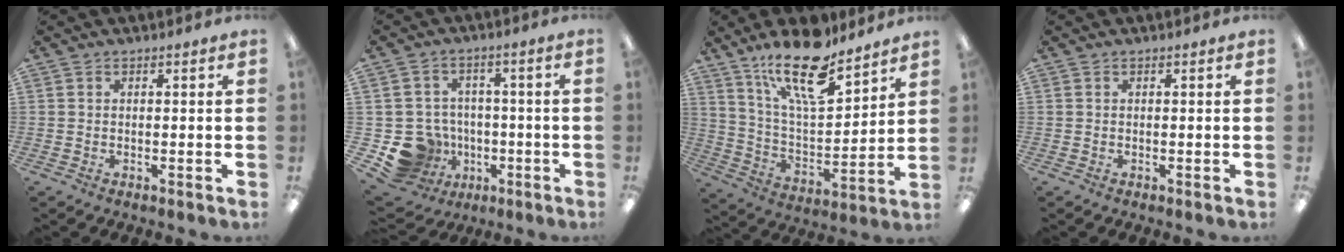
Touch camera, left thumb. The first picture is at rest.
{"total": 11.6, "force": [-4.1, 10.2, 3.4], "torque": [-0.092, 0.030, -0.057]}
{"total": 19.5, "force": [13.8, 6.7, 12.1], "torque": [-0.204, -0.079, 0.234]}
{"total": 0.0}